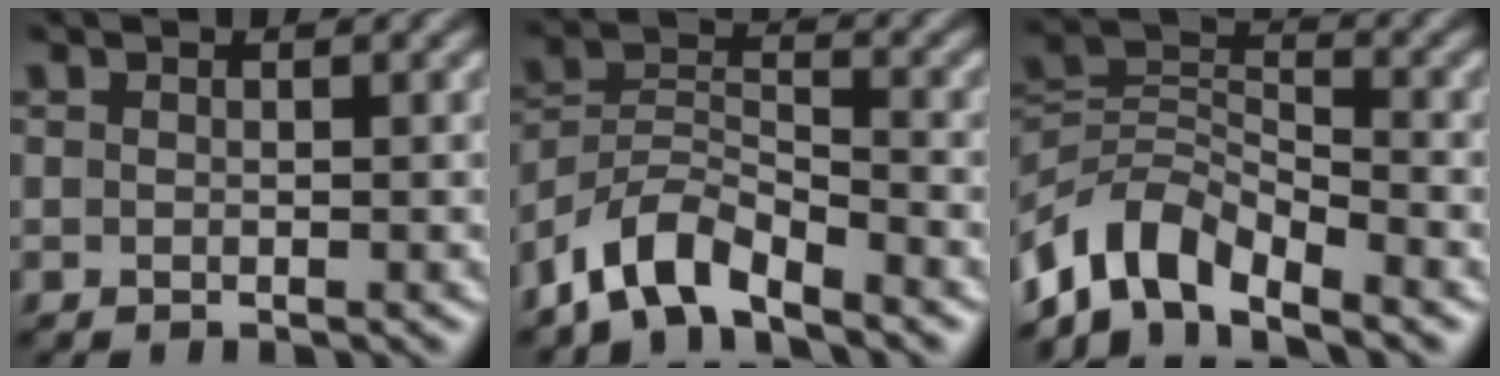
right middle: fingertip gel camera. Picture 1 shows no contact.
{"total": 5.4, "force": [-4.3, 1.8, 2.8], "torque": [-0.047, 0.001, -0.092]}
{"total": 6.8, "force": [-5.2, 2.9, 3.3], "torque": [-0.050, -0.002, -0.113]}